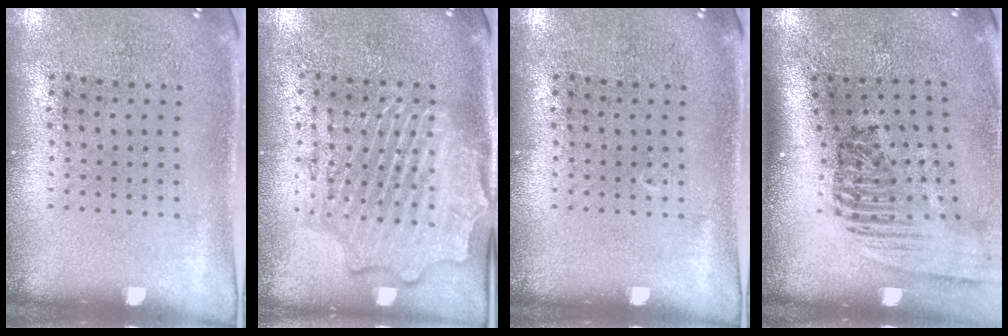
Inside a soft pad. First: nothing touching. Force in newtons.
{"total": 2.3, "press": 2.3, "slide": 0.3}
{"total": 0.0}
{"total": 2.4, "press": 1.6, "slide": 1.7}